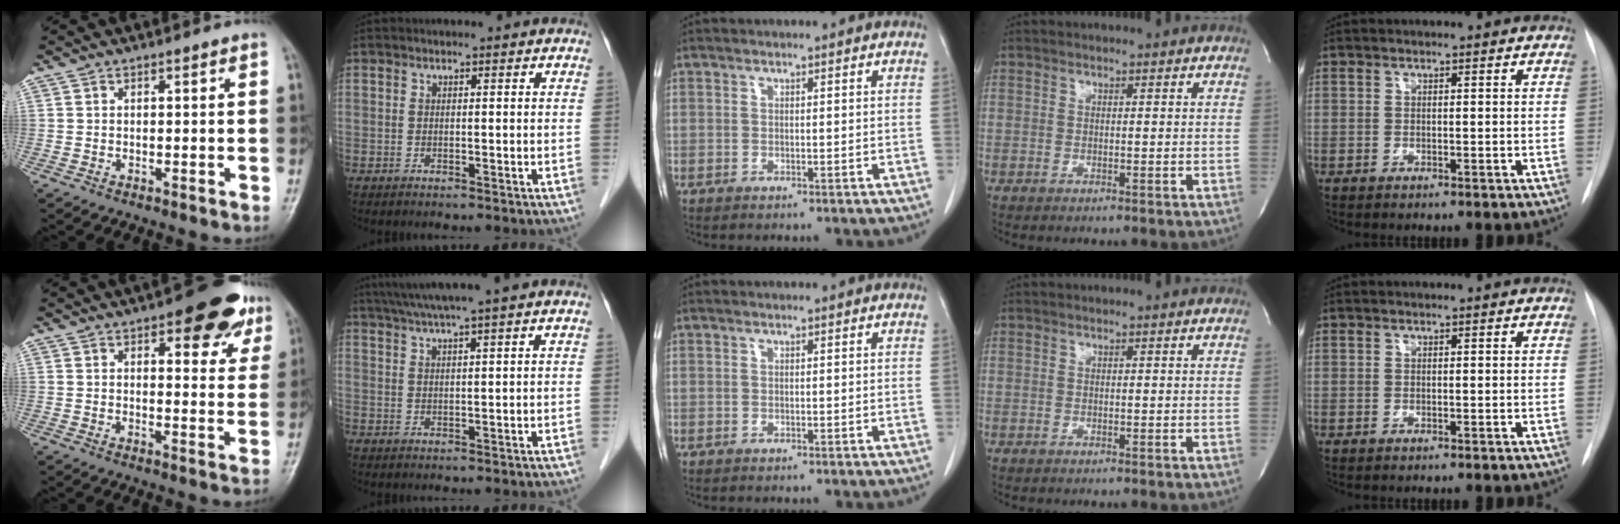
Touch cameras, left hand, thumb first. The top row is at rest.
{"thumb": {"total": 11.9, "force": [6.6, 4.9, 8.5], "torque": [-0.058, -0.023, 0.079]}, "index": {"total": 6.5, "force": [5.1, -1.5, 3.8], "torque": [-0.062, 0.021, 0.086]}}